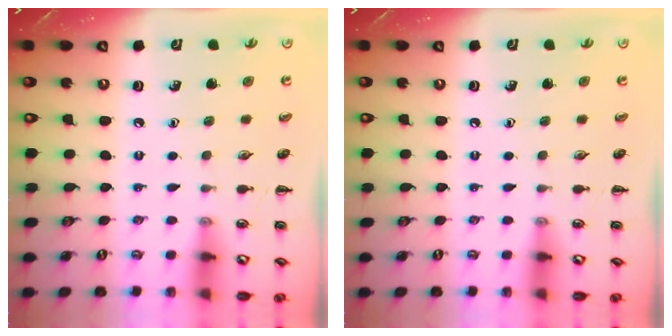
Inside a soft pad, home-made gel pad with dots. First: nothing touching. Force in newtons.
{"total": 0.0}